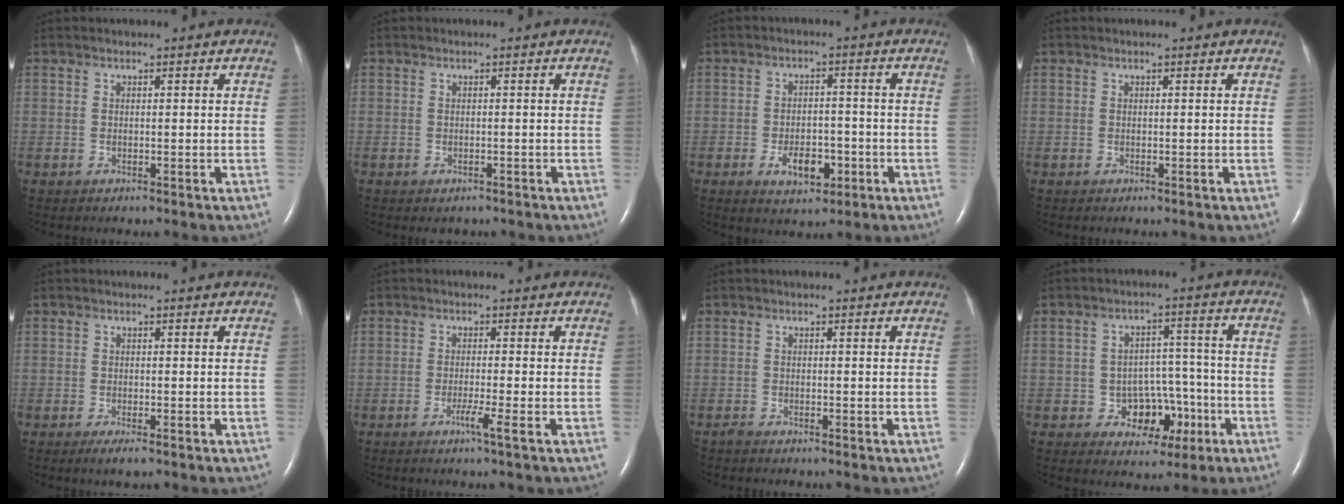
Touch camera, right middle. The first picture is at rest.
{"total": 1.0, "force": [-0.7, 0.6, 0.2], "torque": [-0.006, 0.000, -0.006]}
{"total": 5.7, "force": [-2.4, 3.1, 4.2], "torque": [-0.069, 0.000, -0.033]}
{"total": 0.0}
{"total": 2.0, "force": [-1.3, 0.4, 1.5], "torque": [-0.030, -0.005, -0.021]}
{"total": 2.4, "force": [-1.2, -0.6, 2.0], "torque": [-0.038, -0.005, -0.024]}
{"total": 0.8, "force": [-0.7, 0.2, 0.1], "torque": [-0.008, -0.001, -0.015]}
{"total": 6.9, "force": [-2.8, 5.3, 3.5], "torque": [-0.039, 0.030, -0.030]}